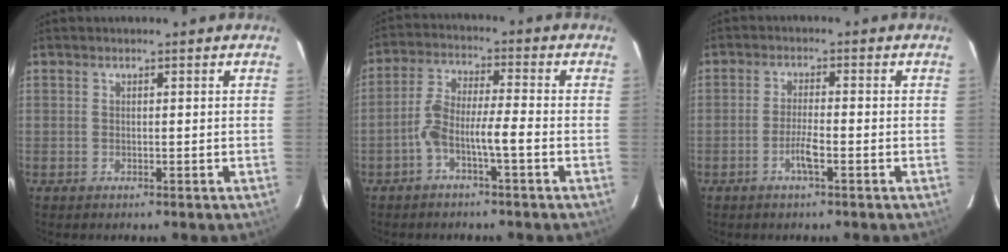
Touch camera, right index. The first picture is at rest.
{"total": 6.5, "force": [-2.7, 0.7, 5.9], "torque": [-0.118, 0.024, -0.050]}
{"total": 3.3, "force": [-1.5, 0.2, 2.9], "torque": [-0.056, -0.001, -0.031]}